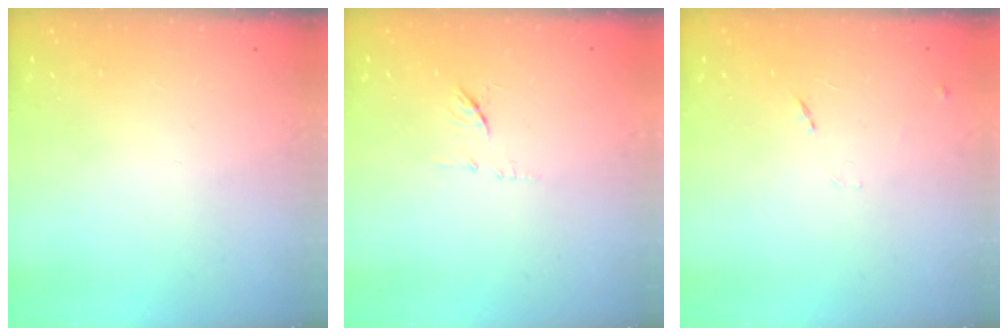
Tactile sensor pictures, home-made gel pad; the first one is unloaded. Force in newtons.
{"total": 6.4, "press": 6.3, "slide": 0.8}
{"total": 7.6, "press": 7.6, "slide": 0.9}